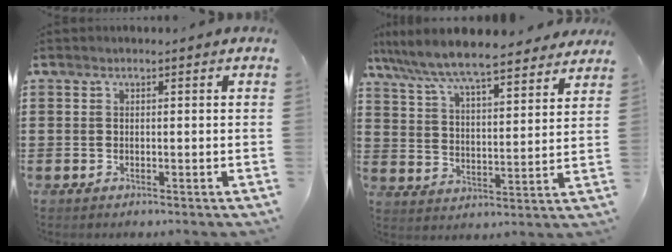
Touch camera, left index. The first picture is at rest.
{"total": 7.5, "force": [6.9, 0.4, 2.9], "torque": [-0.087, -0.040, 0.119]}